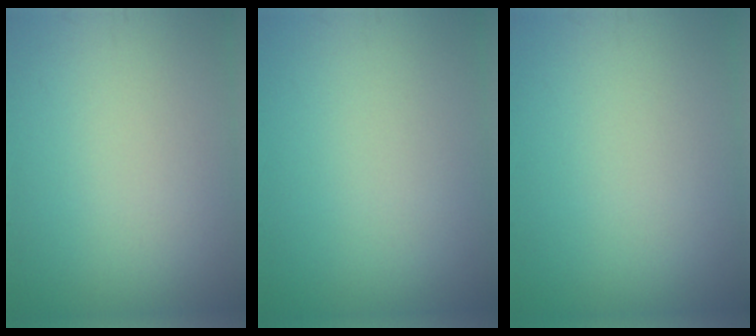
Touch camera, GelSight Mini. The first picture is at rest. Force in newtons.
{"total": 0.0}
{"total": 0.0}